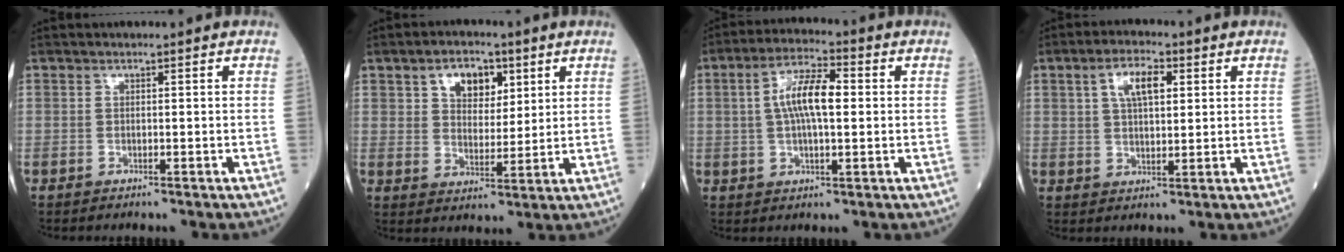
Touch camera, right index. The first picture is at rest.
{"total": 6.9, "force": [3.3, 4.2, 4.4], "torque": [-0.071, 0.011, 0.058]}
{"total": 8.5, "force": [1.1, 2.5, 8.0], "torque": [-0.155, 0.018, 0.016]}
{"total": 6.3, "force": [2.3, 2.4, 5.3], "torque": [-0.099, 0.012, 0.044]}